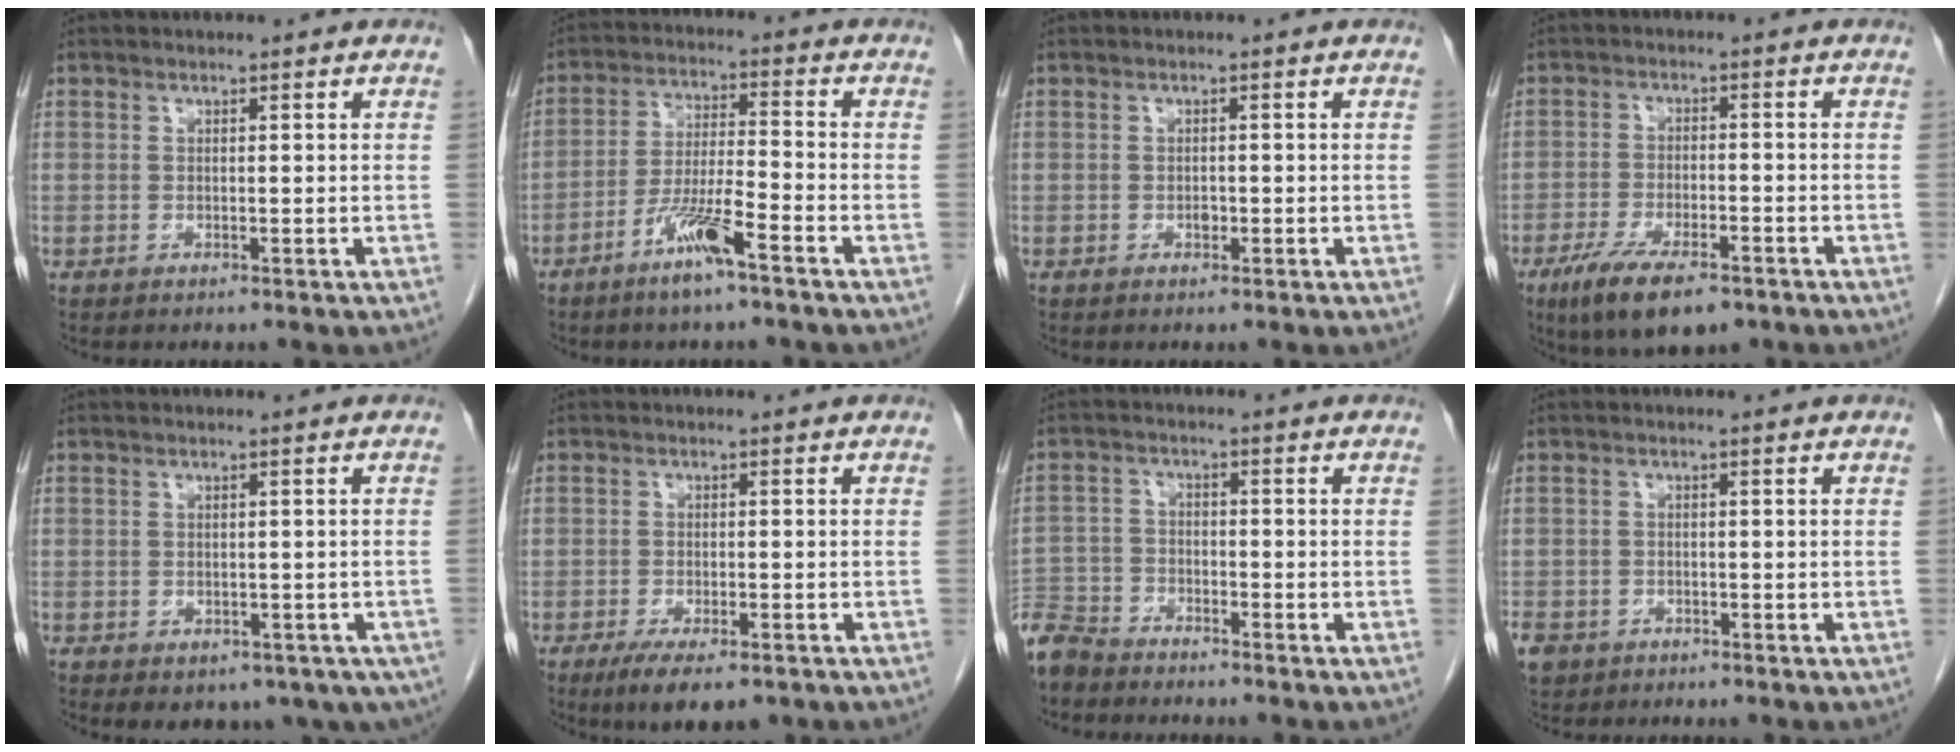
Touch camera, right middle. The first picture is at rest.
{"total": 7.8, "force": [-4.8, 0.4, 6.1], "torque": [-0.125, -0.003, -0.092]}
{"total": 0.9, "force": [-0.4, 0.5, 0.6], "torque": [-0.009, 0.002, -0.005]}
{"total": 10.2, "force": [-6.7, 3.1, 6.9], "torque": [-0.123, -0.016, -0.109]}
{"total": 11.4, "force": [-6.1, 7.5, 6.1], "torque": [-0.092, -0.007, -0.067]}
{"total": 7.0, "force": [-4.7, 2.1, 4.7], "torque": [-0.074, -0.014, -0.070]}
{"total": 6.6, "force": [-6.2, 2.0, 1.0], "torque": [-0.022, -0.014, -0.123]}
{"total": 6.4, "force": [-3.8, 4.8, 2.0], "torque": [-0.060, -0.005, -0.060]}